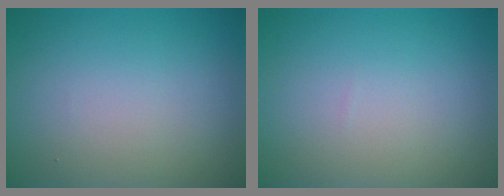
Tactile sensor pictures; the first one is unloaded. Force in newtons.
{"total": 0.0}